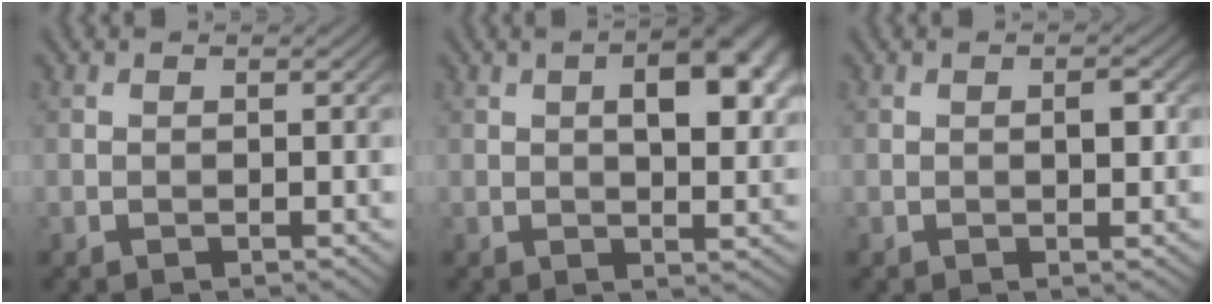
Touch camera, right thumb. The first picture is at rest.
{"total": 8.3, "force": [2.2, 3.7, 7.1], "torque": [-0.096, 0.012, 0.028]}
{"total": 1.6, "force": [0.2, 0.6, 1.4], "torque": [-0.018, -0.001, 0.000]}